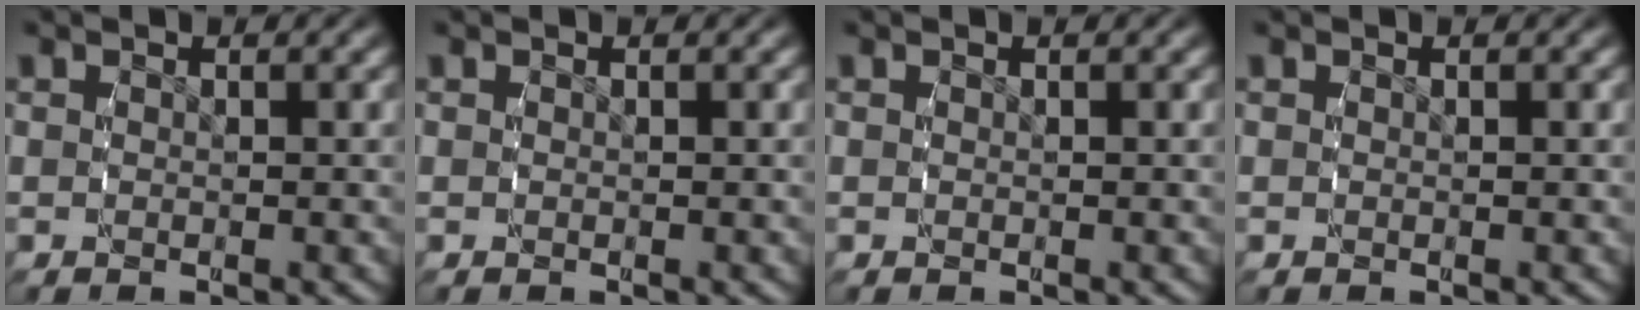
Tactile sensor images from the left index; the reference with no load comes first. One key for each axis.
{"total": 0.0}
{"total": 0.0}
{"total": 0.0}